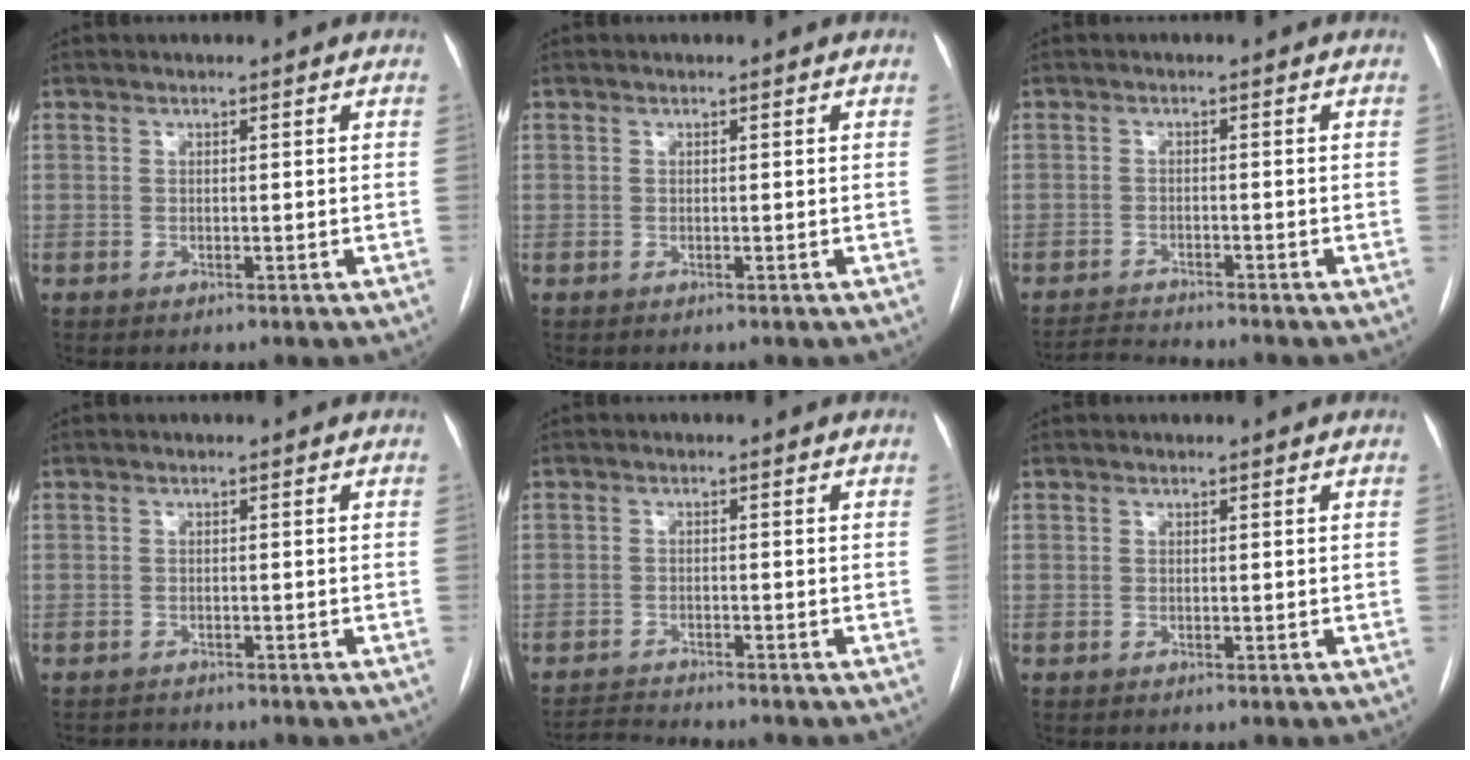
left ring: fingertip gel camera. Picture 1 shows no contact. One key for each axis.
{"total": 0.0}
{"total": 3.4, "fx": -3.3, "fy": -1.0, "fz": -0.1, "tx": -0.002, "ty": -0.019, "tz": -0.057}
{"total": 2.0, "fx": -1.9, "fy": 0.3, "fz": -0.2, "tx": 0.004, "ty": -0.008, "tz": -0.029}
{"total": 3.0, "fx": -2.8, "fy": -0.9, "fz": -0.3, "tx": 0.001, "ty": -0.020, "tz": -0.050}
{"total": 0.0}